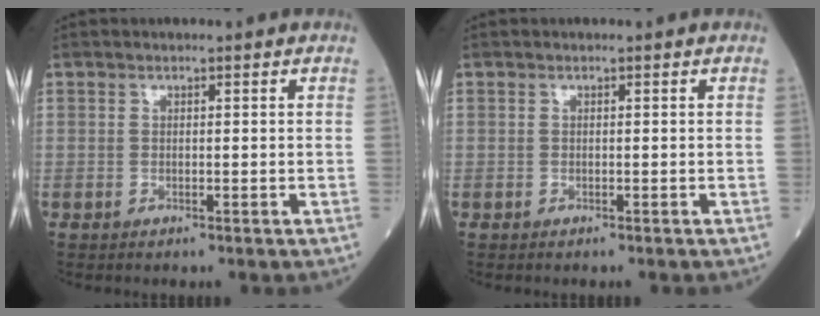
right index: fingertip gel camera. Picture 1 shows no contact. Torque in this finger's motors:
{"motor_torque": [-0.02, -0.02, 0.03, 0.01]}